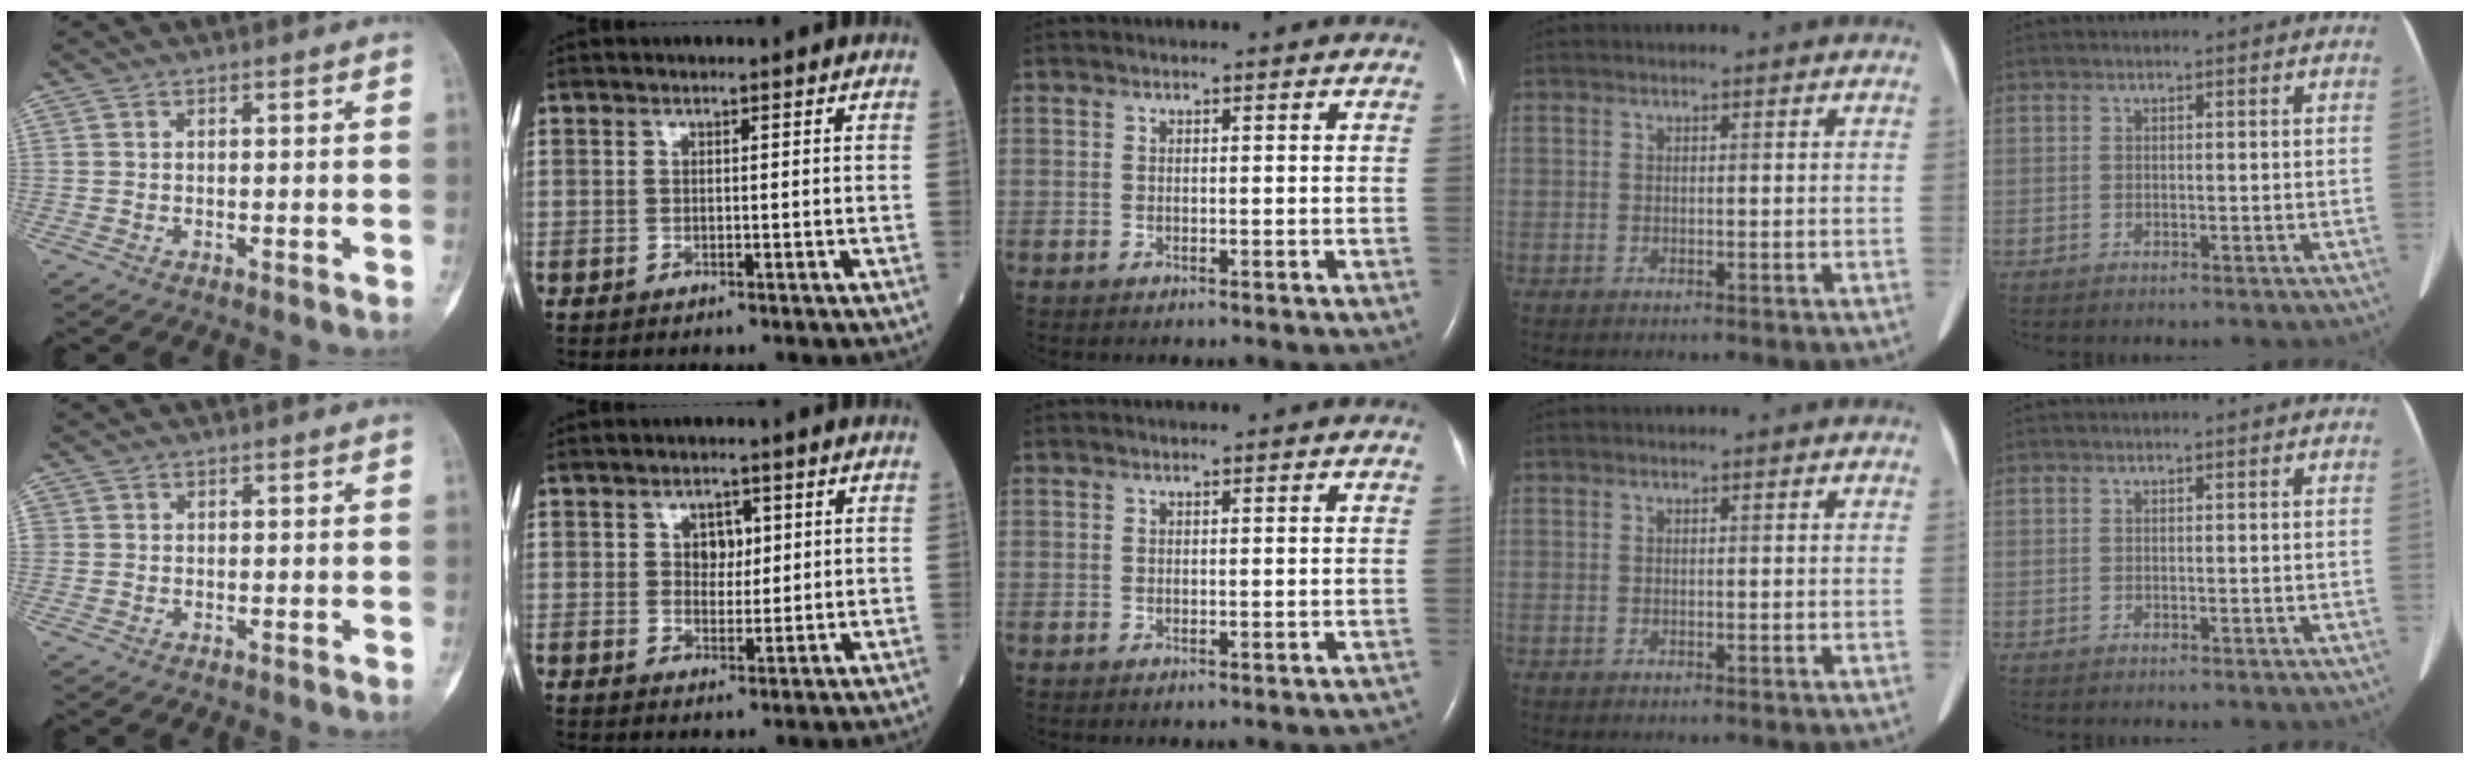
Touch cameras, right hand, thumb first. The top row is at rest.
{"thumb": {"total": 0.6, "force": [0.1, 0.6, 0.1], "torque": [0.005, 0.004, 0.001]}, "index": {"total": 3.4, "force": [1.1, 2.4, 2.2], "torque": [-0.027, 0.003, 0.018]}, "middle": {"total": 3.3, "force": [-2.9, 0.8, 1.3], "torque": [-0.005, -0.003, -0.032]}}